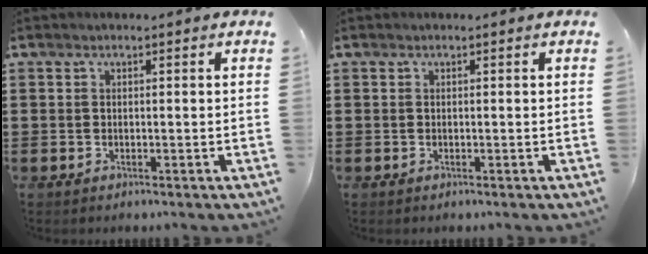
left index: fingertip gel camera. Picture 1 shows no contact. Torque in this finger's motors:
{"motor_torque": [0.00, 0.00, 0.02, 0.00]}